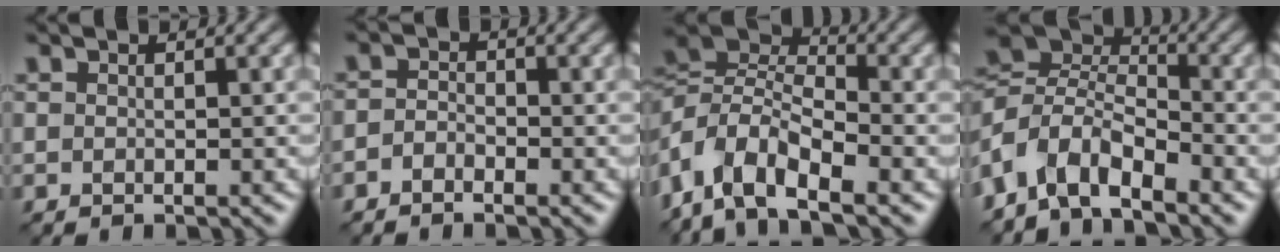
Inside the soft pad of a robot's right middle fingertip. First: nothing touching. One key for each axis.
{"total": 1.2, "fx": -0.9, "fy": 0.5, "fz": 0.5, "tx": -0.011, "ty": 0.005, "tz": -0.023}
{"total": 8.1, "fx": -3.9, "fy": 4.1, "fz": 5.8, "tx": -0.105, "ty": 0.014, "tz": -0.092}
{"total": 6.5, "fx": -3.6, "fy": 3.7, "fz": 3.9, "tx": -0.075, "ty": 0.004, "tz": -0.089}